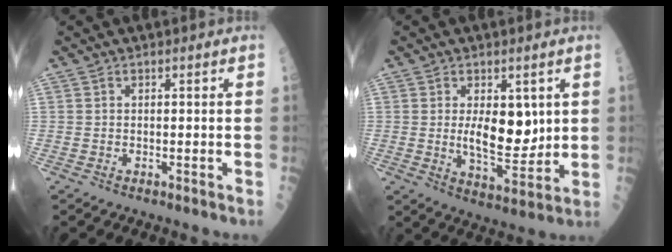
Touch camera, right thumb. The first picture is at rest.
{"total": 8.8, "force": [1.6, 4.4, 7.5], "torque": [-0.094, -0.023, 0.037]}